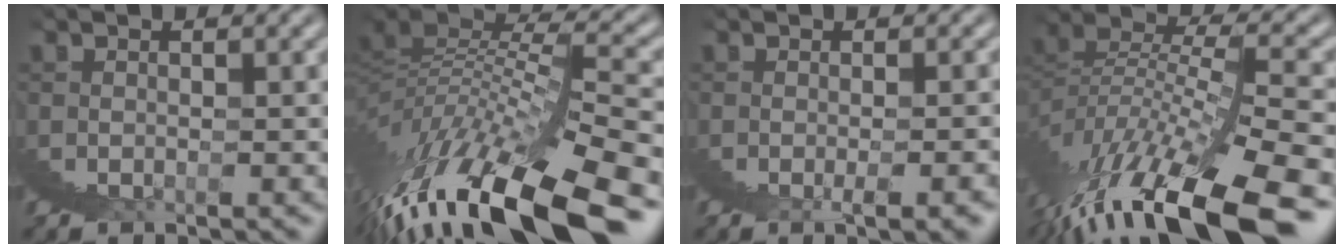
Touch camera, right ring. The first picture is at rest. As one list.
[{"total": 10.0, "force": [0.4, 3.6, 9.3], "torque": [-0.148, 0.009, 0.002]}, {"total": 1.4, "force": [0.4, -1.3, 0.2], "torque": [0.003, 0.011, 0.007]}, {"total": 7.7, "force": [0.9, 1.7, 7.4], "torque": [-0.123, 0.006, 0.017]}]